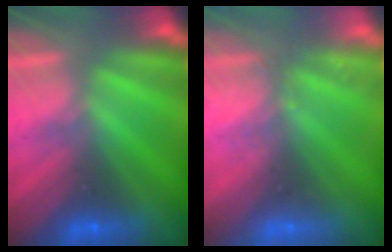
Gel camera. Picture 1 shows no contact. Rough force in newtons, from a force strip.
{"total": 2.4}